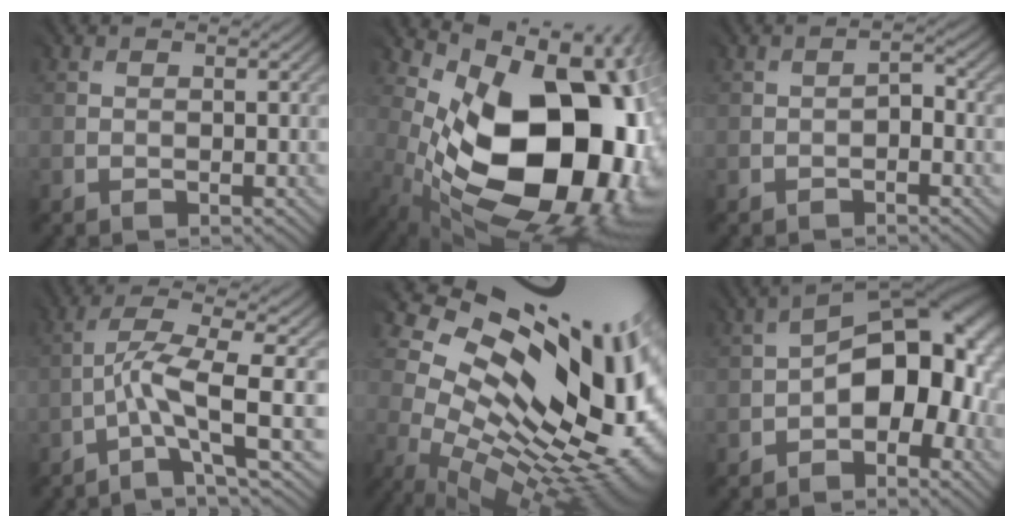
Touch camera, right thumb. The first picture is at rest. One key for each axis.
{"total": 18.3, "fx": -1.5, "fy": 10.9, "fz": 14.7, "tx": -0.222, "ty": -0.032, "tz": -0.006}
{"total": 1.3, "fx": -0.9, "fy": 0.4, "fz": 0.8, "tx": -0.010, "ty": 0.005, "tz": -0.015}
{"total": 7.1, "fx": -2.1, "fy": 1.1, "fz": 6.7, "tx": -0.118, "ty": 0.013, "tz": -0.050}
{"total": 18.9, "fx": 4.8, "fy": 10.6, "fz": 14.9, "tx": -0.233, "ty": -0.025, "tz": 0.121}
{"total": 12.4, "fx": -1.6, "fy": 7.2, "fz": 9.9, "tx": -0.133, "ty": 0.006, "tz": -0.028}